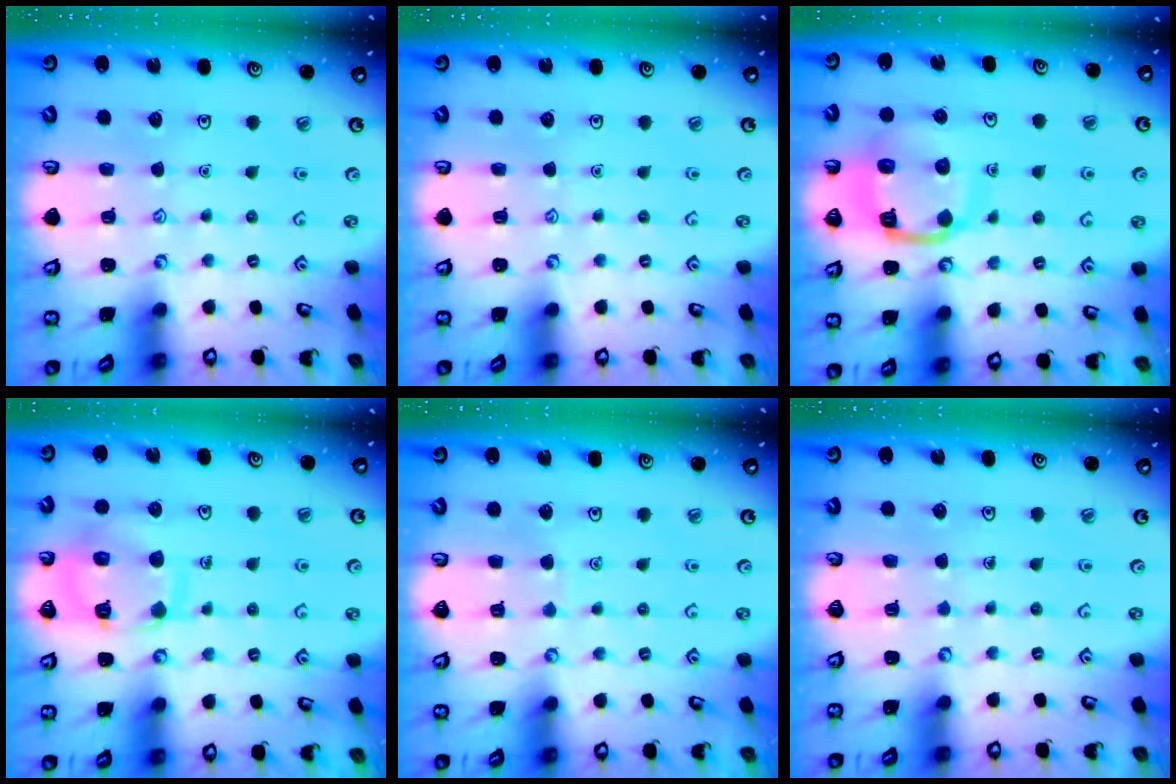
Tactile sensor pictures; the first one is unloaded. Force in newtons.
{"total": 0.0}
{"total": 12.5, "press": 12.4, "slide": 1.6}
{"total": 13.2, "press": 13.1, "slide": 1.4}
{"total": 1.4, "press": 1.4, "slide": 0.1}
{"total": 0.8, "press": 0.8, "slide": 0.3}